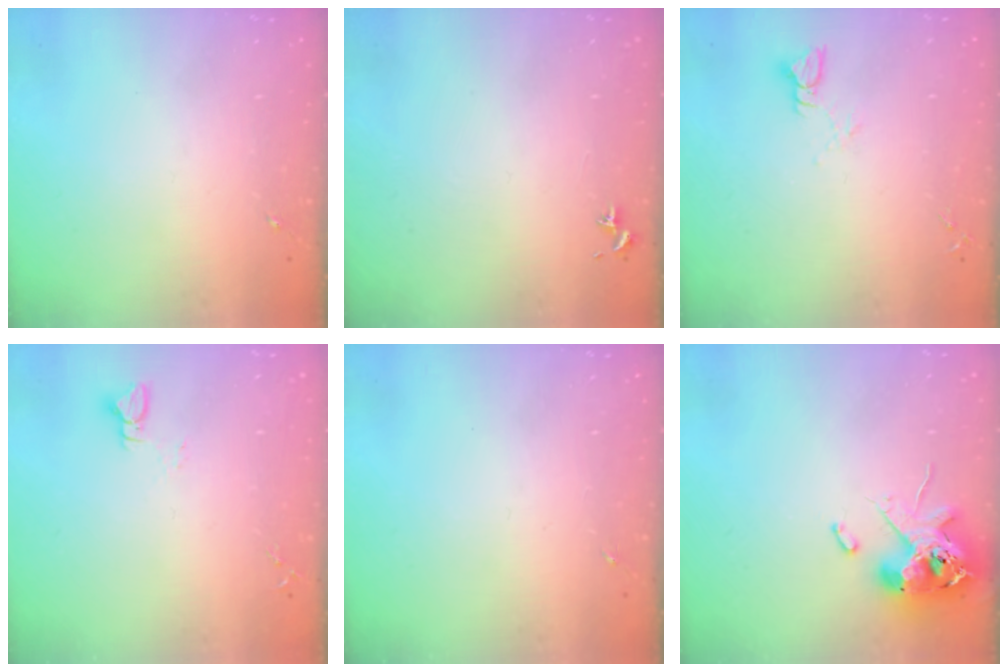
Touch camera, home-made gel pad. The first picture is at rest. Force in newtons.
{"total": 0.8, "press": 0.7, "slide": 0.3}
{"total": 3.9, "press": 3.9, "slide": 0.3}
{"total": 3.0, "press": 3.0, "slide": 0.3}
{"total": 0.0}
{"total": 12.5, "press": 12.3, "slide": 2.0}